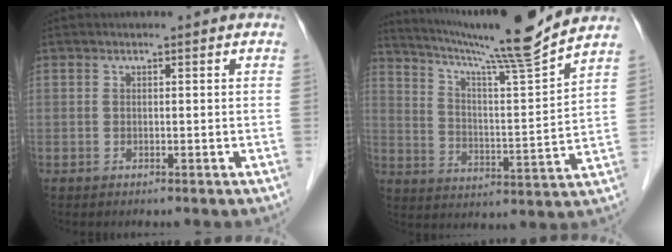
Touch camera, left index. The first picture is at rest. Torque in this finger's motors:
{"motor_torque": [0.14, -0.25, 0.39, 0.09]}